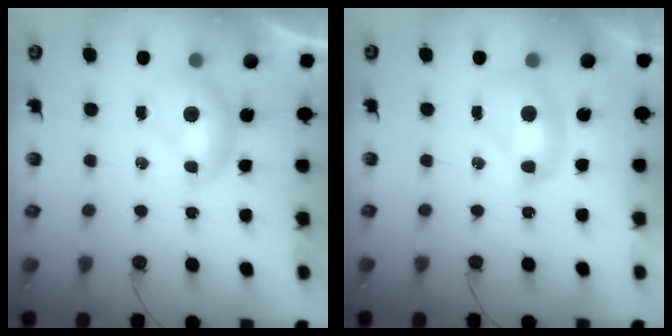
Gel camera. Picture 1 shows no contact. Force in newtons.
{"total": 2.6, "press": 2.6, "slide": 0.1}